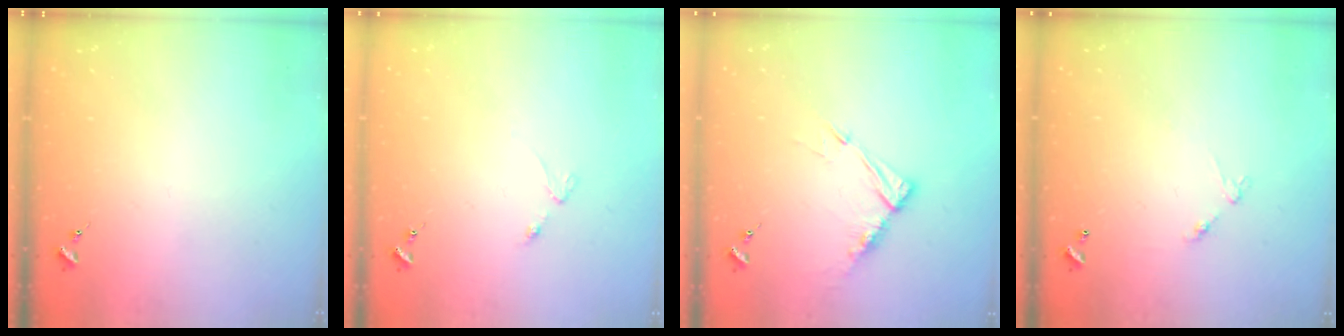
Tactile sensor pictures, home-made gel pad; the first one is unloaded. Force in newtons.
{"total": 2.5, "press": 2.4, "slide": 0.4}
{"total": 9.4, "press": 9.4, "slide": 0.6}
{"total": 5.9, "press": 5.9, "slide": 0.4}